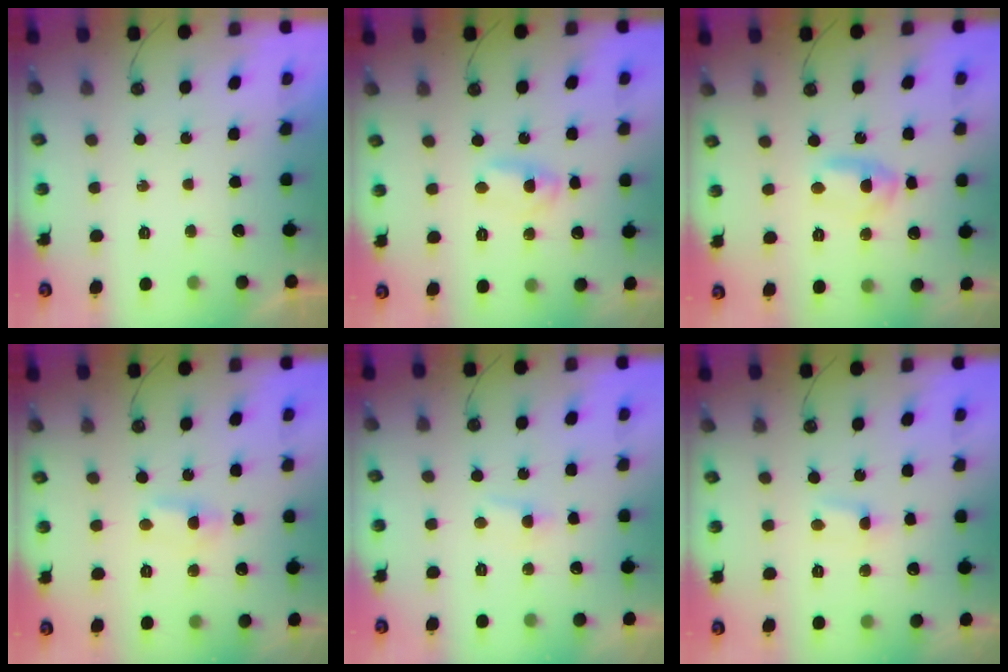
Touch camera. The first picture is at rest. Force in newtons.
{"total": 2.9, "press": 2.9, "slide": 0.2}
{"total": 6.8, "press": 3.5, "slide": 5.8}
{"total": 1.2, "press": 1.0, "slide": 0.7}
{"total": 3.3, "press": 3.2, "slide": 0.5}
{"total": 0.8, "press": 0.8, "slide": 0.1}